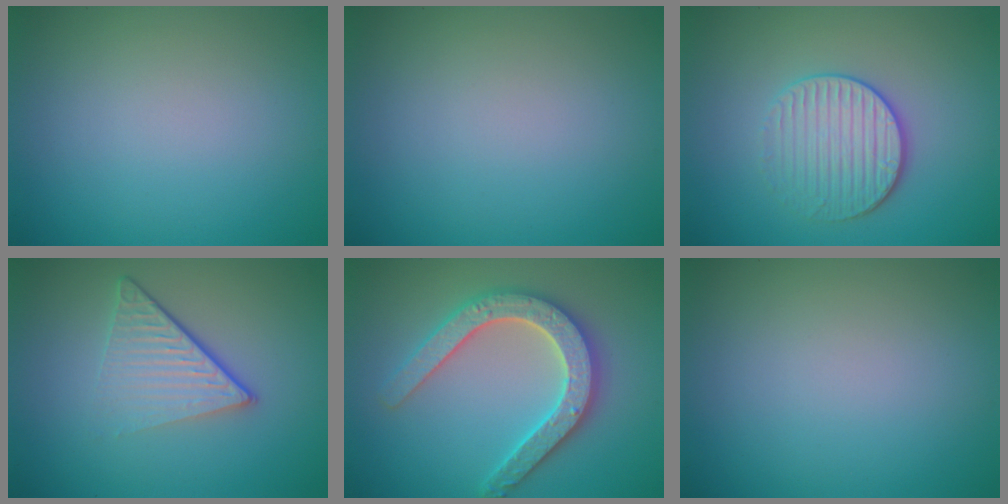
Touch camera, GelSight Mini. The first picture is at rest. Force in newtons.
{"total": 0.0}
{"total": 3.4, "press": 3.2, "slide": 1.2}
{"total": 4.9, "press": 2.9, "slide": 3.9}
{"total": 5.3, "press": 5.2, "slide": 1.0}
{"total": 0.0}